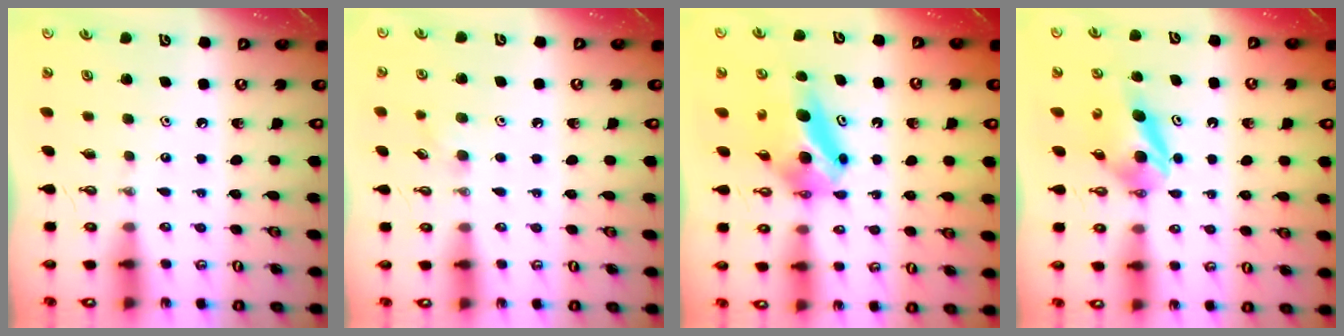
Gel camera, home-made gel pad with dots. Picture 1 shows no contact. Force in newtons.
{"total": 5.8, "press": 5.6, "slide": 1.4}
{"total": 6.7, "press": 5.9, "slide": 3.1}
{"total": 5.6, "press": 5.5, "slide": 1.1}